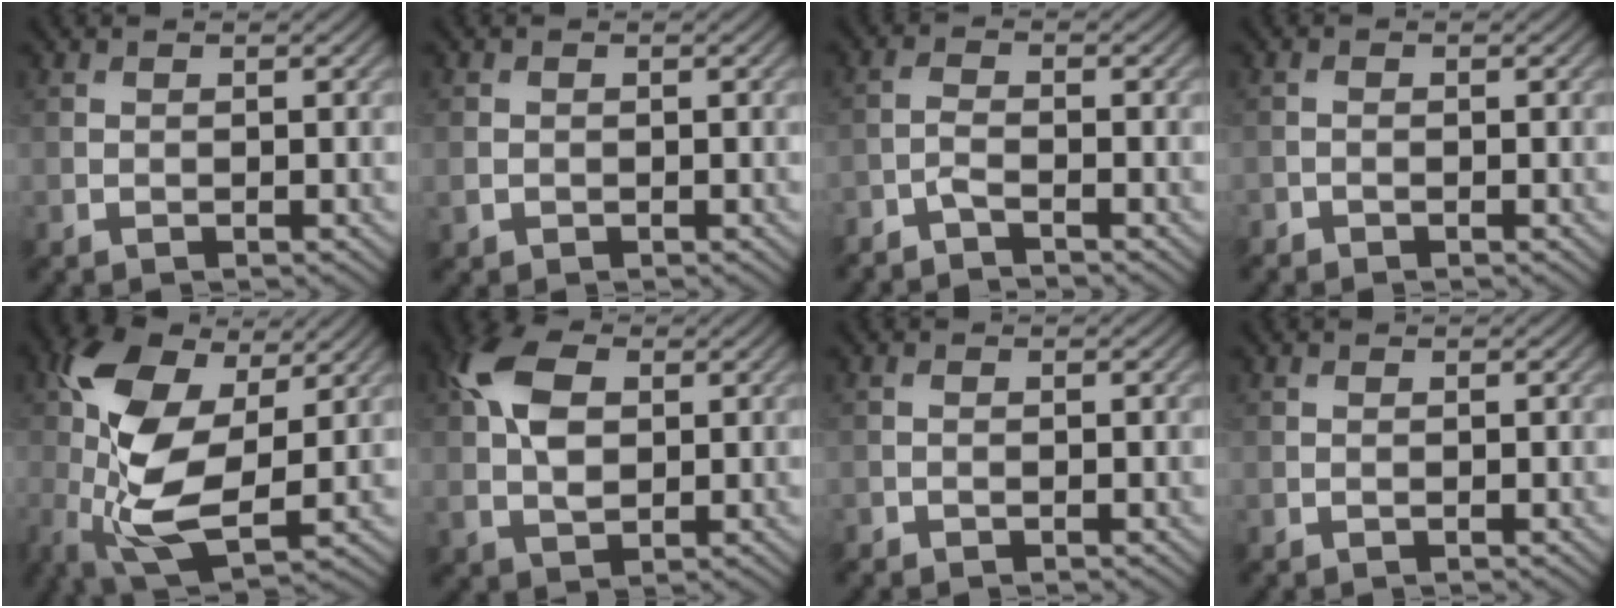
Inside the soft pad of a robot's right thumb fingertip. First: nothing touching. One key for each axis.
{"total": 1.5, "fx": -0.2, "fy": 1.4, "fz": 0.6, "tx": -0.019, "ty": -0.006, "tz": -0.006}
{"total": 2.4, "fx": -2.2, "fy": 0.3, "fz": 1.0, "tx": -0.026, "ty": -0.003, "tz": -0.054}
{"total": 0.7, "fx": -0.6, "fy": 0.2, "fz": 0.1, "tx": -0.003, "ty": 0.000, "tz": -0.014}
{"total": 14.1, "fx": 1.0, "fy": 7.6, "fz": 11.8, "tx": -0.281, "ty": -0.005, "tz": 0.012}
{"total": 7.9, "fx": 1.8, "fy": 5.0, "fz": 5.9, "tx": -0.145, "ty": 0.013, "tz": 0.027}
{"total": 0.5, "fx": -0.3, "fy": 0.3, "fz": 0.3, "tx": -0.006, "ty": 0.000, "tz": -0.007}
{"total": 0.0}